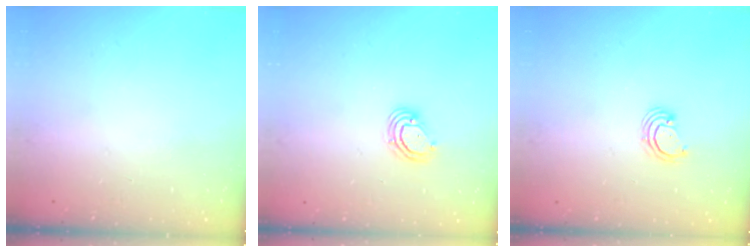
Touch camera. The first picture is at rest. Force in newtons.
{"total": 5.0, "press": 4.9, "slide": 0.5}
{"total": 2.8, "press": 2.8, "slide": 0.3}